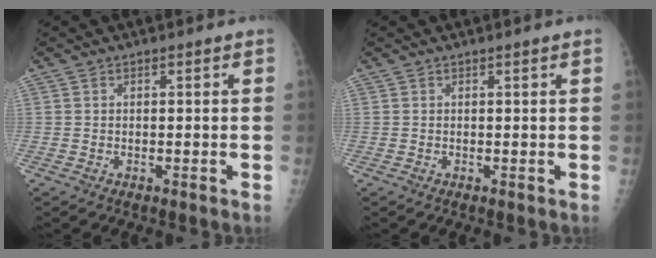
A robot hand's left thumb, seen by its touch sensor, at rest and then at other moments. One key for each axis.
{"total": 0.5, "fx": 0.3, "fy": -0.2, "fz": 0.4, "tx": -0.018, "ty": -0.005, "tz": 0.009}